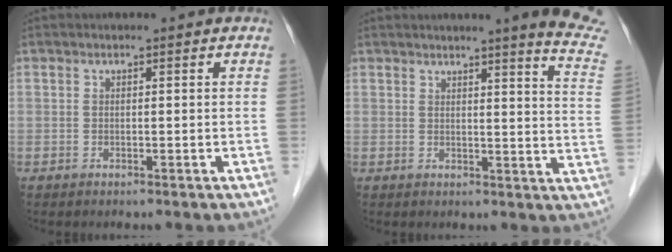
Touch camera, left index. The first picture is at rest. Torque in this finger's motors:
{"motor_torque": [0.15, -0.23, 0.33, 0.06]}